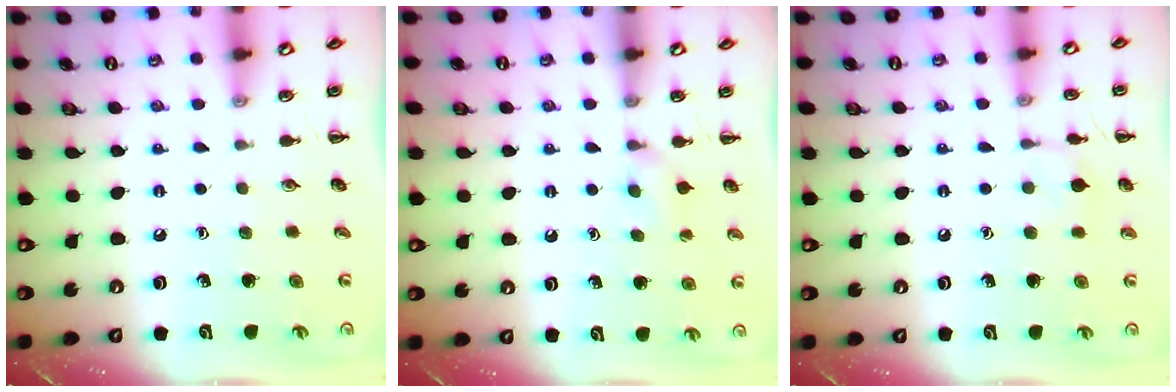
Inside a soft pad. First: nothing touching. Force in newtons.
{"total": 4.8, "press": 4.5, "slide": 1.6}
{"total": 7.1, "press": 6.8, "slide": 2.0}